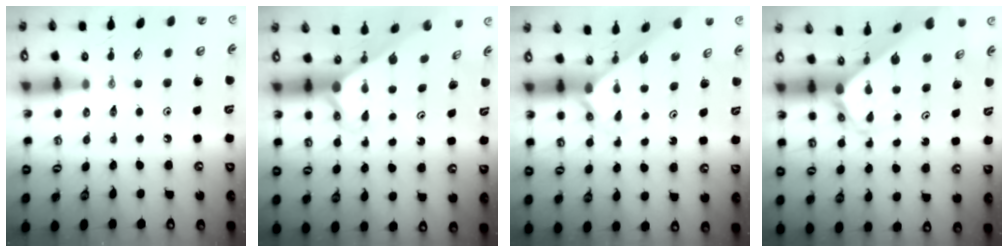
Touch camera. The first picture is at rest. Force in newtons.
{"total": 2.6, "press": 2.6, "slide": 0.1}
{"total": 1.9, "press": 1.9, "slide": 0.2}
{"total": 2.8, "press": 2.8, "slide": 0.3}